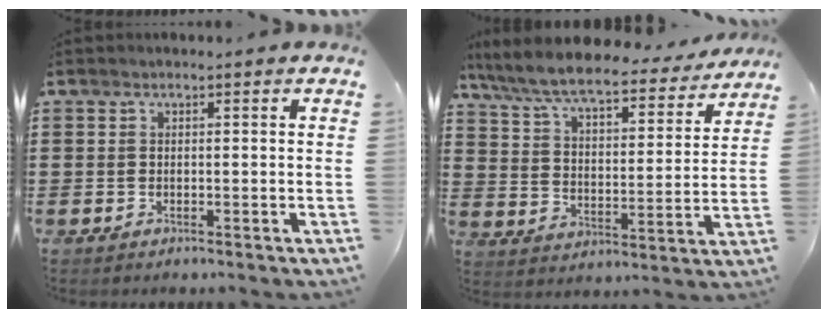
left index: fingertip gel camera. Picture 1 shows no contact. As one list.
[{"total": 8.0, "force": [7.2, 0.9, 3.6], "torque": [-0.099, -0.039, 0.122]}]